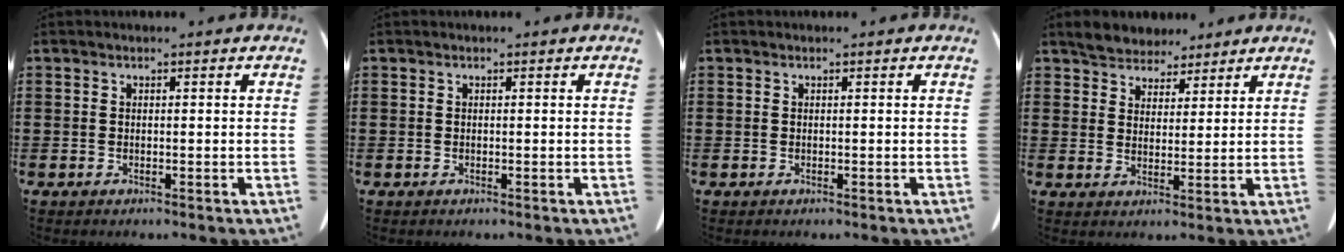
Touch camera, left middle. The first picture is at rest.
{"total": 0.0}
{"total": 0.0}
{"total": 4.0, "force": [3.7, 1.6, -0.3], "torque": [-0.013, -0.008, 0.070]}